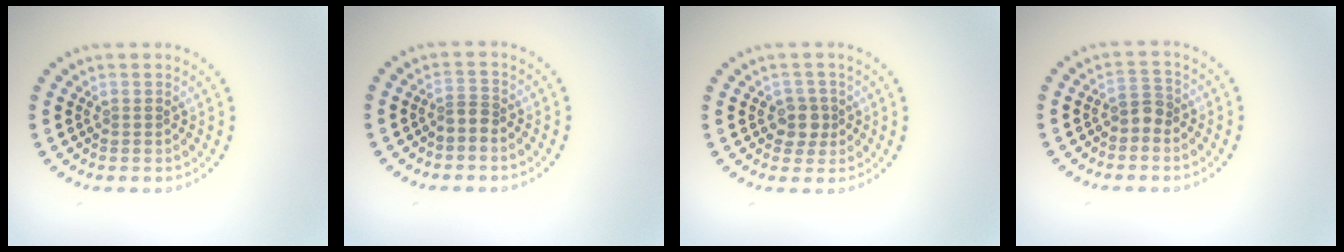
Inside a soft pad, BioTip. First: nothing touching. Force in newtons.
{"total": 1.2, "press": 0.7, "slide": 0.9}
{"total": 2.0, "press": 1.7, "slide": 1.0}
{"total": 1.7, "press": 1.4, "slide": 1.0}